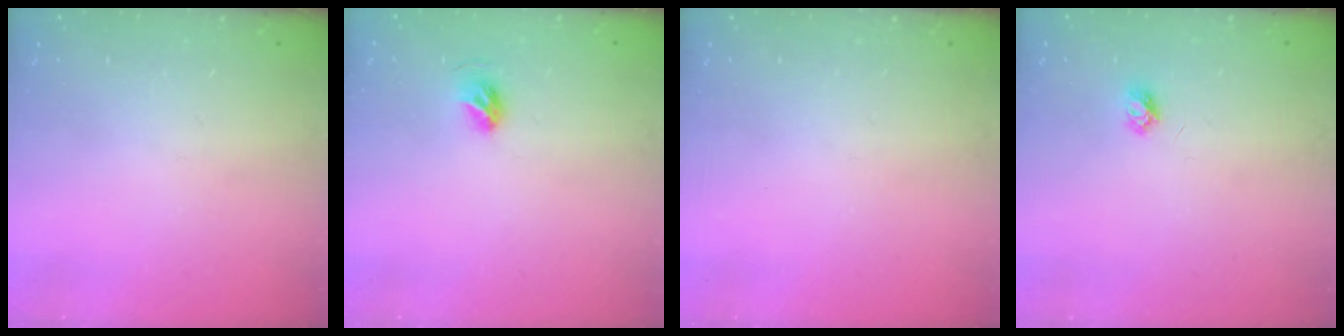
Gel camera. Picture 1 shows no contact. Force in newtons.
{"total": 5.3, "press": 5.2, "slide": 0.9}
{"total": 0.0}
{"total": 3.7, "press": 3.7, "slide": 0.5}